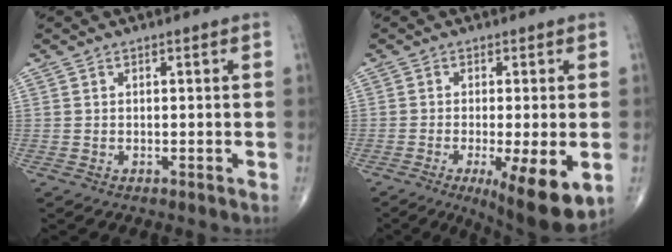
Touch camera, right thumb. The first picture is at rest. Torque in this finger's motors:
{"motor_torque": [0.53, 1.13, -0.13, -0.25, 0.09]}